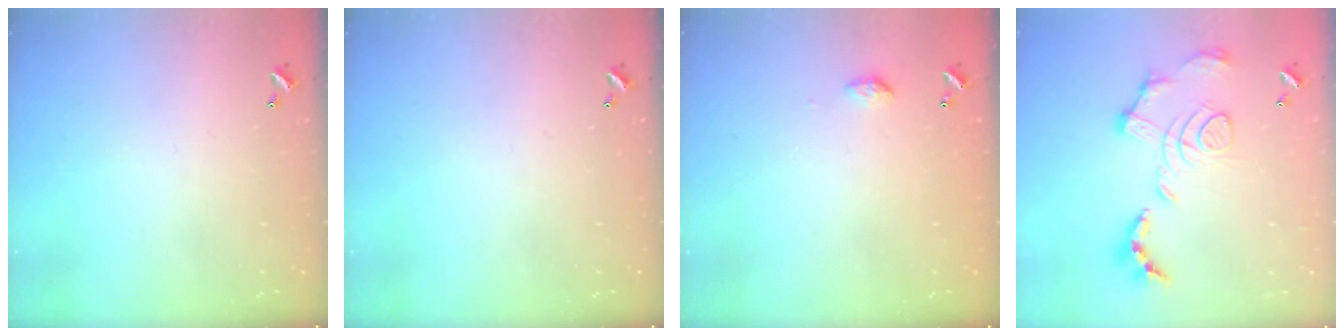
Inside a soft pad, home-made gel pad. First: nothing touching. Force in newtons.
{"total": 0.0}
{"total": 4.1, "press": 4.1, "slide": 0.6}
{"total": 1.7, "press": 1.1, "slide": 1.3}